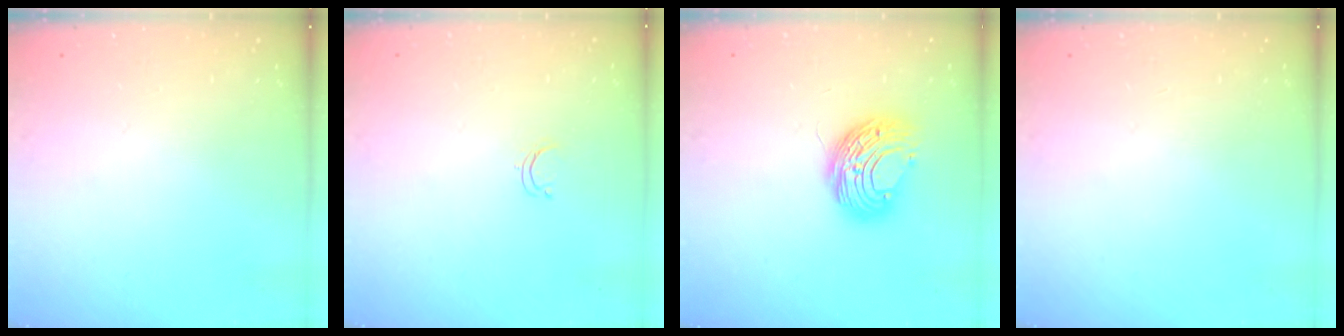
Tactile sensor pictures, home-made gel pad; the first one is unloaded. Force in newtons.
{"total": 2.4, "press": 2.4, "slide": 0.2}
{"total": 10.1, "press": 10.1, "slide": 0.8}
{"total": 0.0}